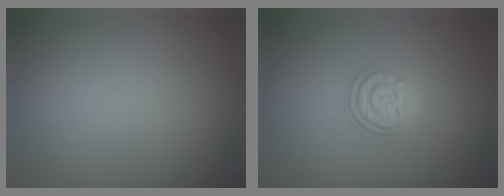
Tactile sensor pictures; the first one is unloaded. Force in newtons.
{"total": 3.1, "press": 2.5, "slide": 1.8}